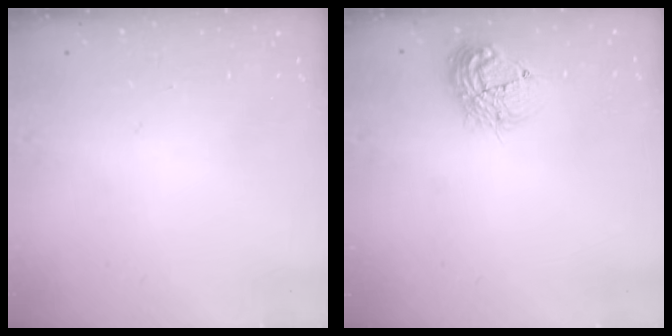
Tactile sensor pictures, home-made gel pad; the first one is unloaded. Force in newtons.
{"total": 13.2, "press": 13.1, "slide": 0.9}